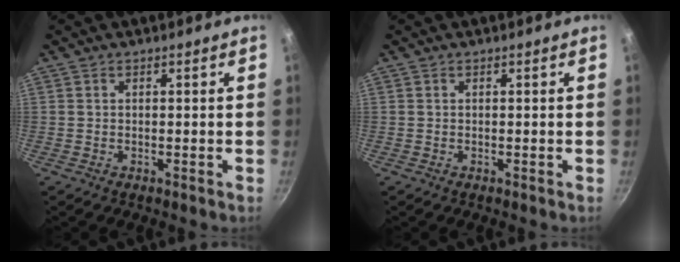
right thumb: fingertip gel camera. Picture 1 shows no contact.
{"total": 0.0}